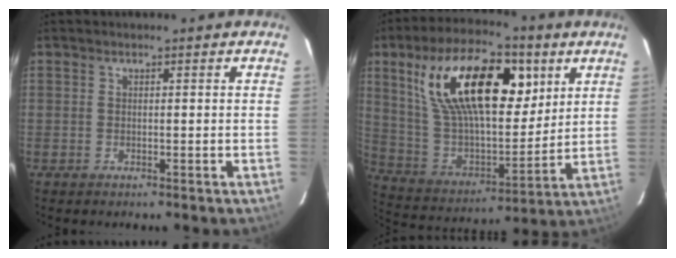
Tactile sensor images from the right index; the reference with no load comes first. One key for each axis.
{"total": 26.1, "fx": 10.7, "fy": 12.4, "fz": 20.3, "tx": -0.379, "ty": 0.022, "tz": 0.195}